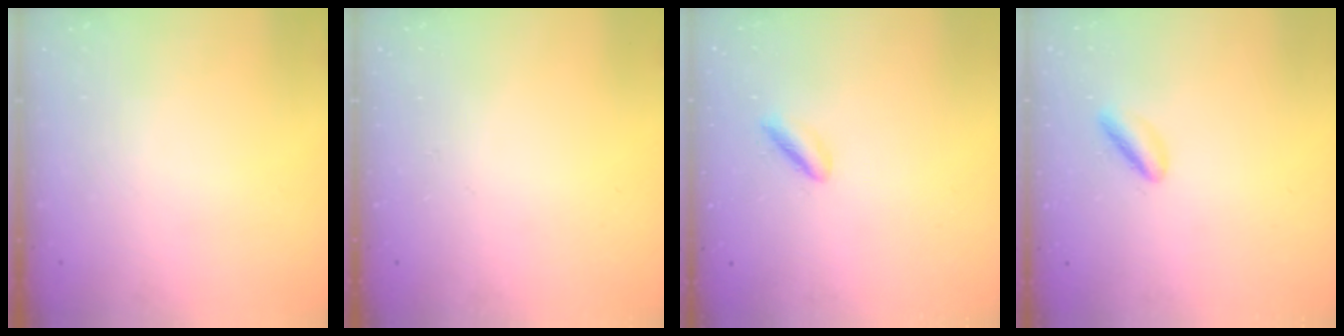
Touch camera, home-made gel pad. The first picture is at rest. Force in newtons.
{"total": 0.0}
{"total": 2.2, "press": 2.0, "slide": 1.0}
{"total": 3.6, "press": 3.3, "slide": 1.4}